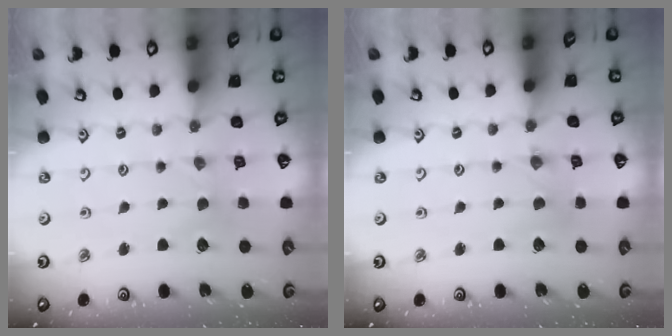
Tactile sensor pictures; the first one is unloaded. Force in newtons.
{"total": 0.0}